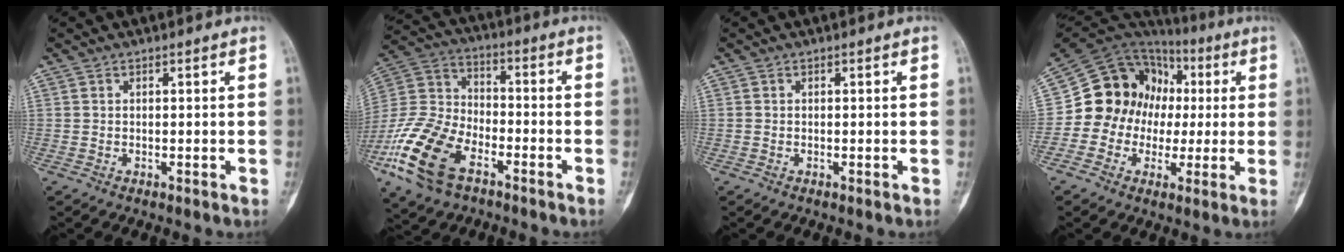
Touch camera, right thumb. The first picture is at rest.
{"total": 18.2, "force": [-9.1, 10.1, 12.0], "torque": [-0.248, 0.038, -0.179]}
{"total": 0.0}
{"total": 16.6, "force": [0.3, 14.8, 7.5], "torque": [-0.092, 0.055, 0.007]}